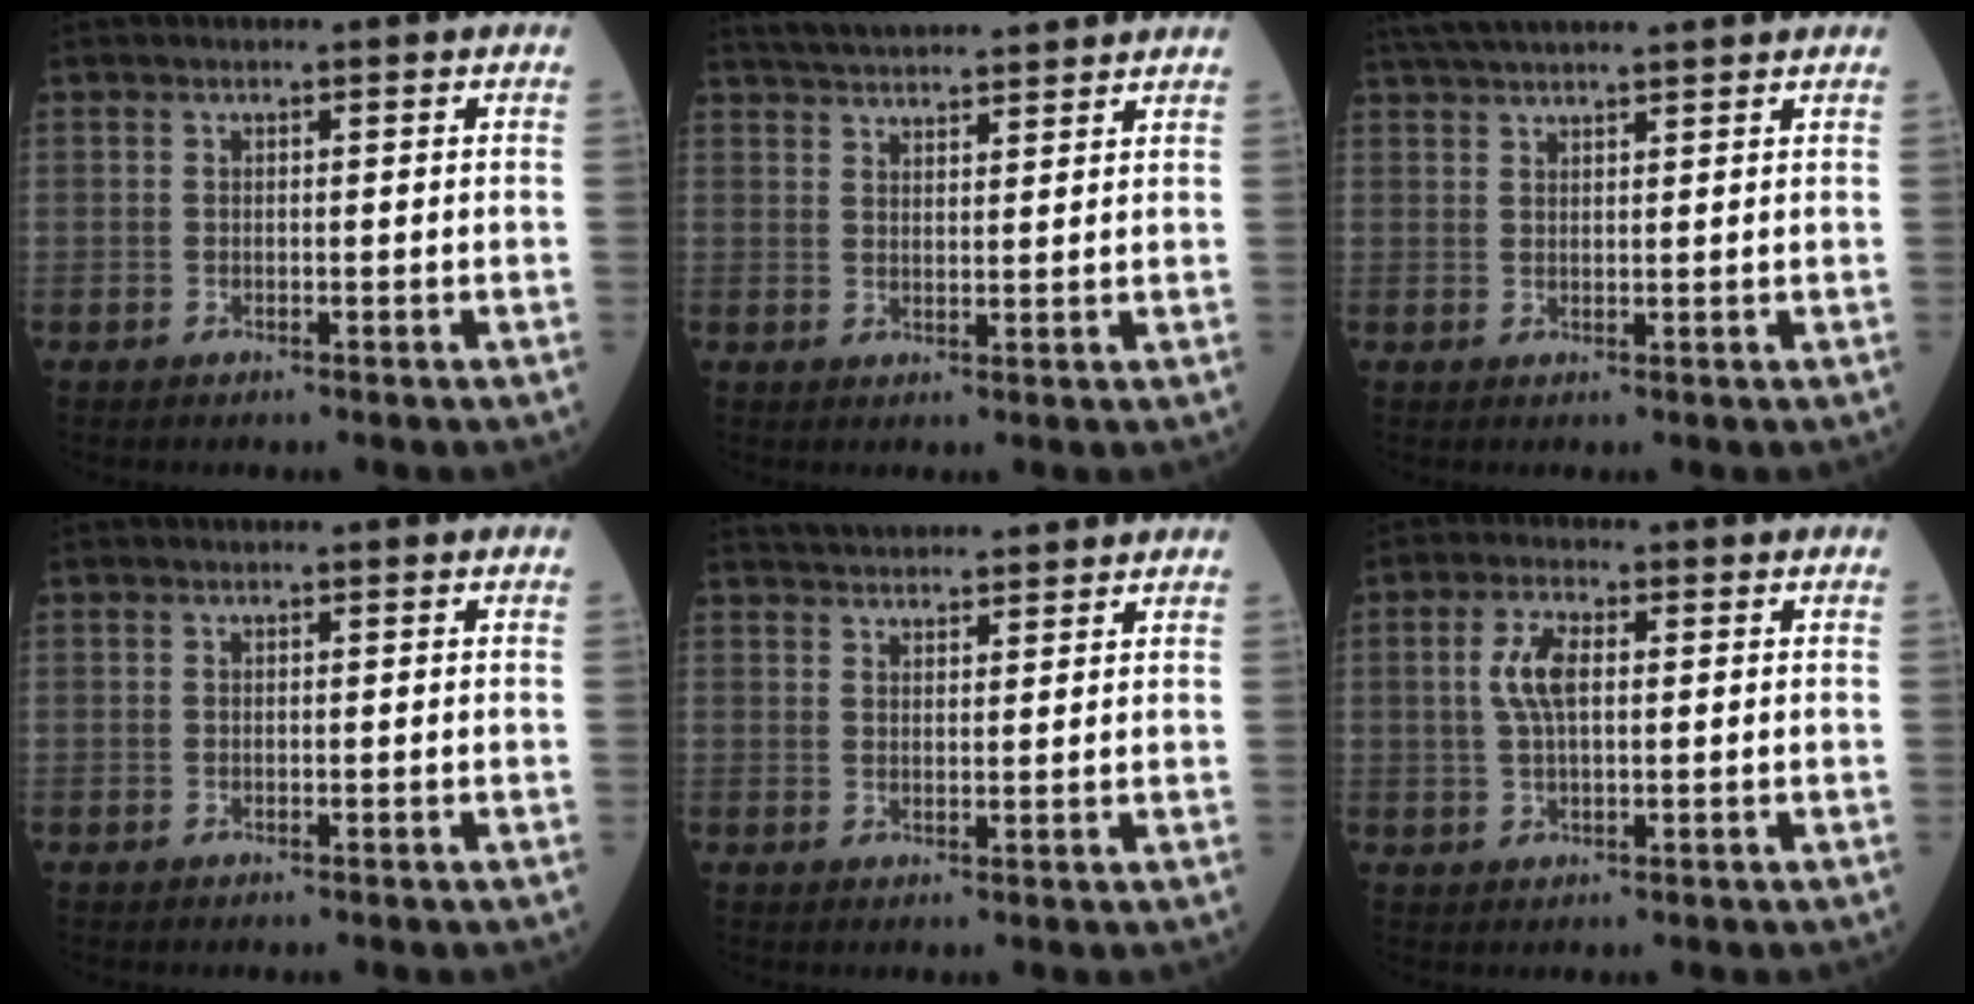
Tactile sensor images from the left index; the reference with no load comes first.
{"total": 12.0, "force": [11.2, 1.1, 4.0], "torque": [-0.074, 0.030, 0.168]}
{"total": 11.8, "force": [10.5, 0.4, 5.3], "torque": [-0.095, 0.039, 0.160]}
{"total": 0.0}
{"total": 9.1, "force": [8.7, 1.3, 2.6], "torque": [-0.045, 0.030, 0.127]}
{"total": 4.9, "force": [0.8, 1.8, 4.5], "torque": [-0.106, 0.010, 0.016]}